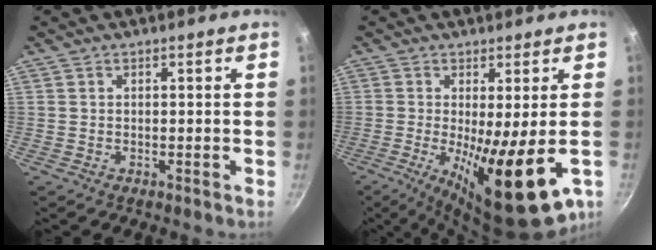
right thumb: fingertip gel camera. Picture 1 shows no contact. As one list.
[{"total": 15.0, "force": [-2.9, 3.7, 14.3], "torque": [-0.227, -0.018, -0.033]}]